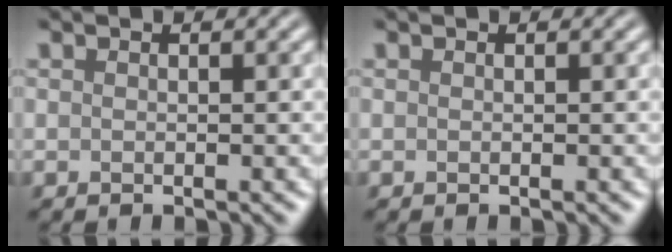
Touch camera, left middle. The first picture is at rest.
{"total": 0.0}